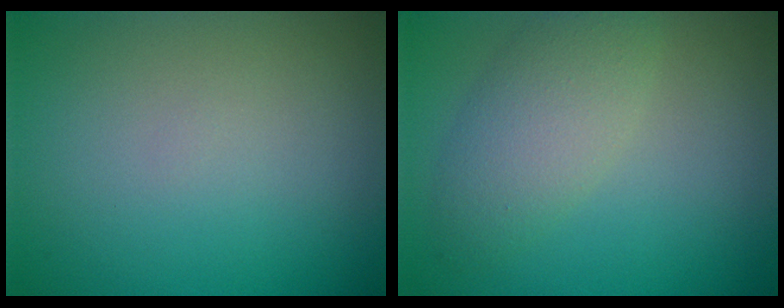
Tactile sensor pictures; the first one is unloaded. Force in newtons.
{"total": 3.9, "press": 3.9, "slide": 0.2}